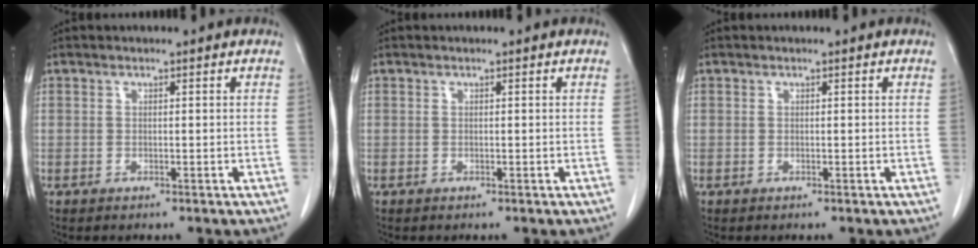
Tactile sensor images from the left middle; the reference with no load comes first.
{"total": 0.0}
{"total": 0.0}